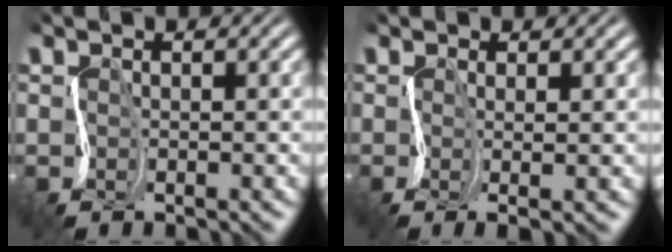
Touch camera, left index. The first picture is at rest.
{"total": 1.6, "force": [0.2, 0.3, 1.6], "torque": [-0.033, 0.000, 0.005]}